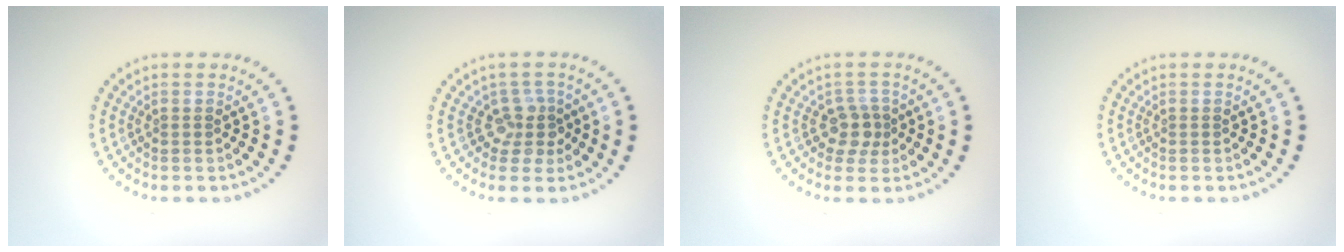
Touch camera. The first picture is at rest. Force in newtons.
{"total": 2.5, "press": 1.8, "slide": 1.7}
{"total": 2.3, "press": 1.9, "slide": 1.3}
{"total": 0.0}